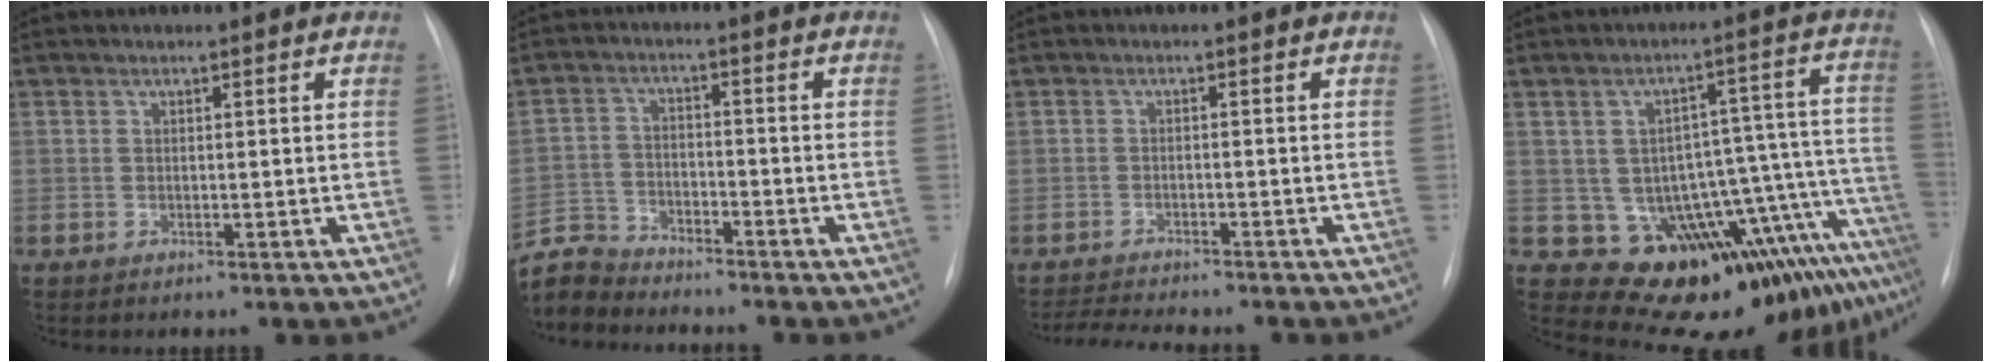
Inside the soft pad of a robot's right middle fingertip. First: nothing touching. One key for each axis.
{"total": 7.0, "fx": -6.9, "fy": 1.3, "fz": -0.5, "tx": 0.008, "ty": 0.005, "tz": -0.137}
{"total": 8.6, "fx": -7.9, "fy": 1.0, "fz": 3.2, "tx": -0.049, "ty": -0.010, "tz": -0.116}
{"total": 16.9, "fx": -9.8, "fy": 5.4, "fz": 12.7, "tx": -0.103, "ty": 0.059, "tz": -0.130}